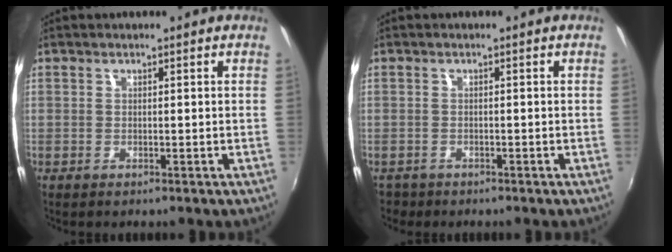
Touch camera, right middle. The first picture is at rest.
{"total": 2.2, "force": [-1.6, 1.5, 0.3], "torque": [-0.012, -0.005, -0.027]}